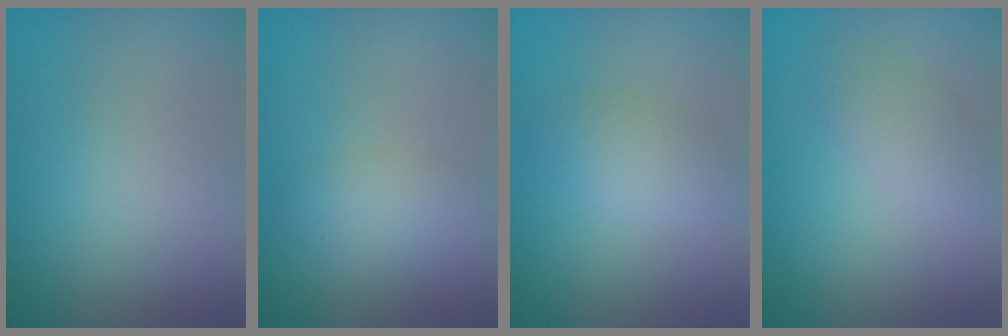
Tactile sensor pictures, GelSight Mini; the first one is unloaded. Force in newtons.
{"total": 2.6, "press": 2.6, "slide": 0.2}
{"total": 2.4, "press": 2.4, "slide": 0.2}
{"total": 2.1, "press": 2.1, "slide": 0.0}